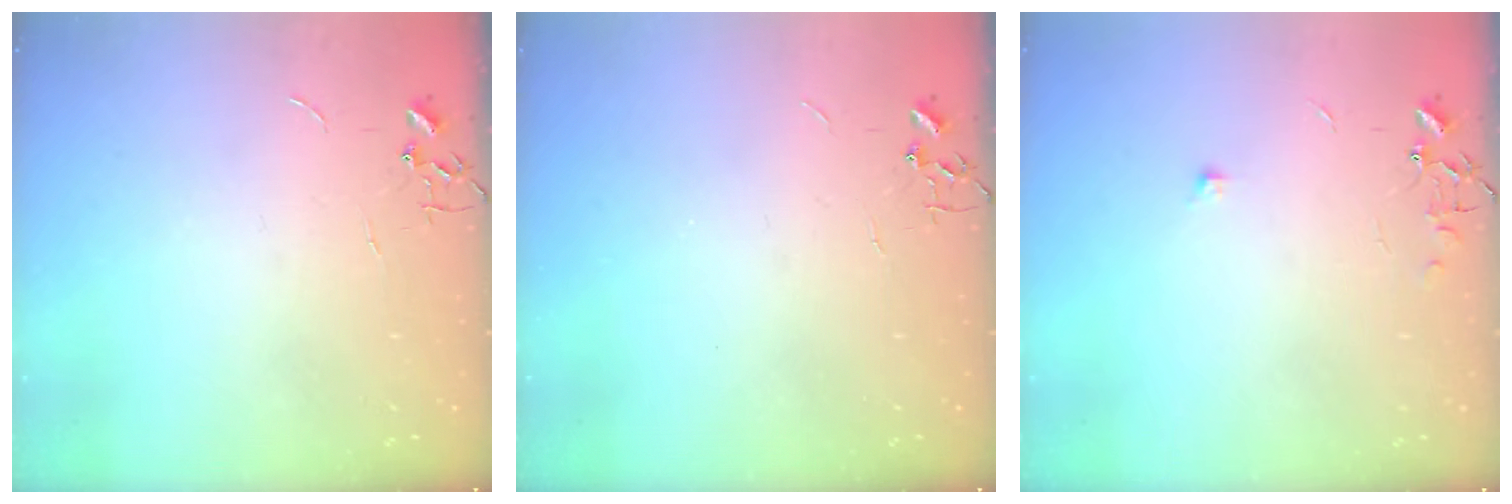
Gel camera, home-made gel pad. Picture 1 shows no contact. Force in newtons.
{"total": 0.0}
{"total": 6.5, "press": 6.5, "slide": 0.6}